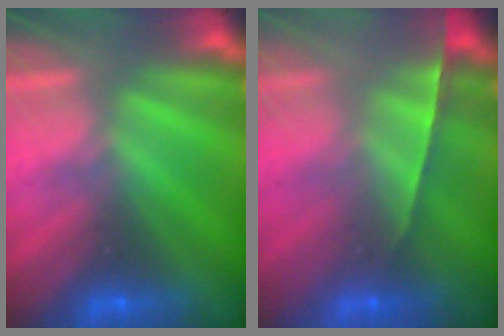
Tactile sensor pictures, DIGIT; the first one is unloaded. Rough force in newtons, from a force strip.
{"total": 1.4}